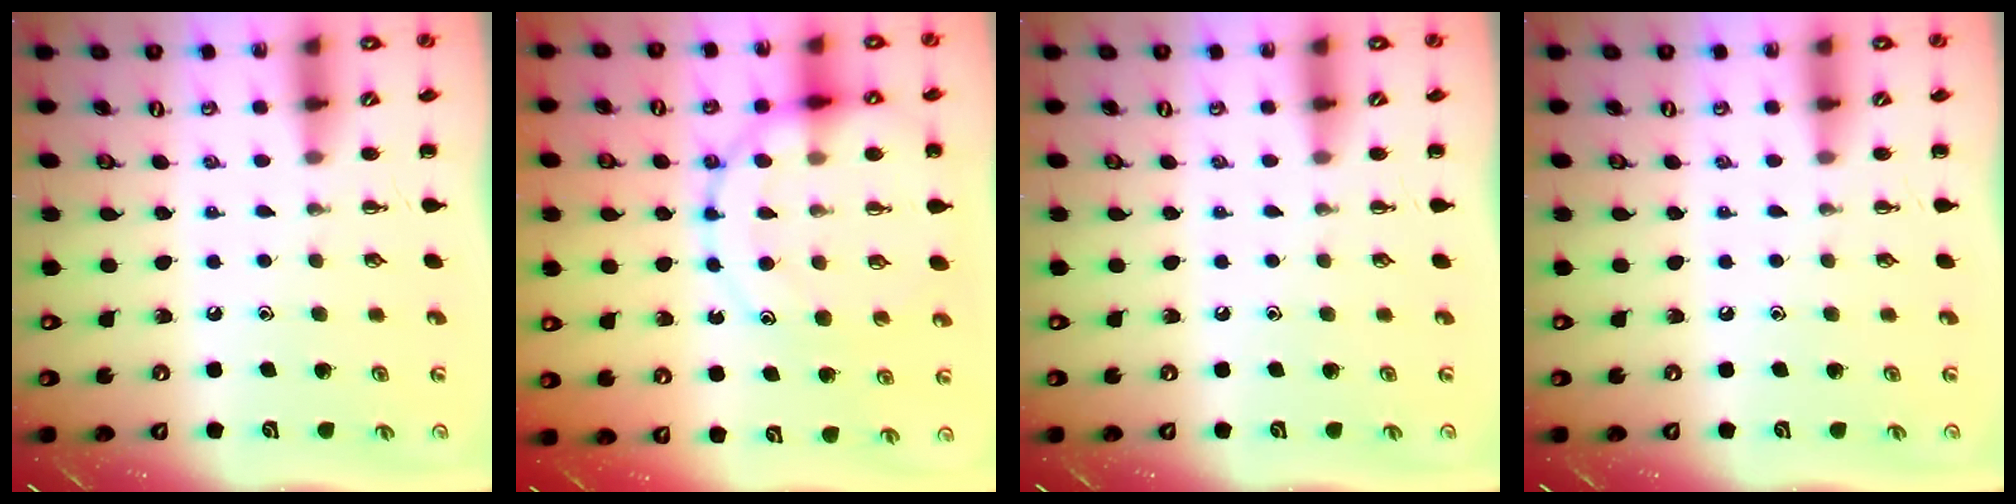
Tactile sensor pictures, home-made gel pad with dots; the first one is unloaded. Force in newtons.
{"total": 16.6, "press": 16.4, "slide": 2.7}
{"total": 0.0}
{"total": 0.0}